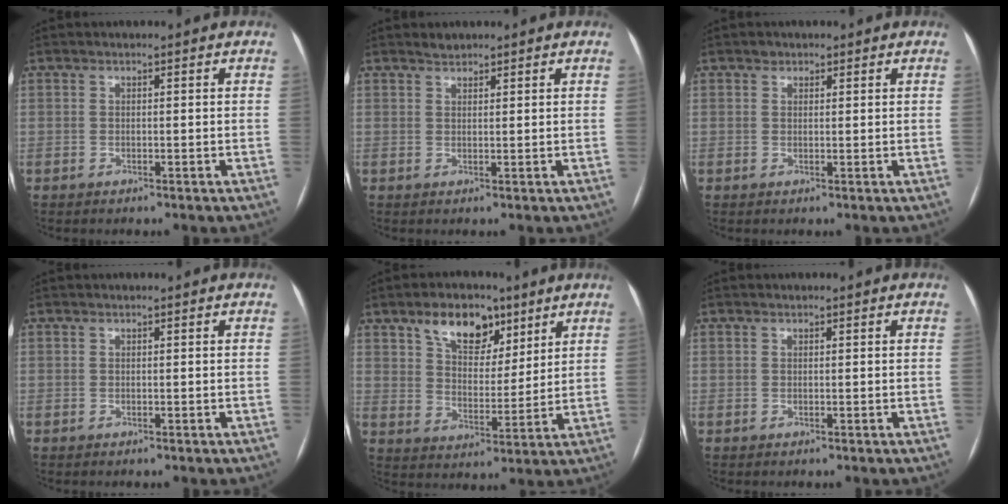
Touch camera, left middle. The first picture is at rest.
{"total": 1.5, "force": [1.4, 0.6, 0.3], "torque": [-0.007, 0.005, 0.025]}
{"total": 1.2, "force": [0.8, 0.9, 0.2], "torque": [0.004, -0.002, 0.008]}
{"total": 0.0}
{"total": 9.6, "force": [6.0, 5.4, 5.2], "torque": [-0.086, 0.016, 0.104]}
{"total": 0.0}